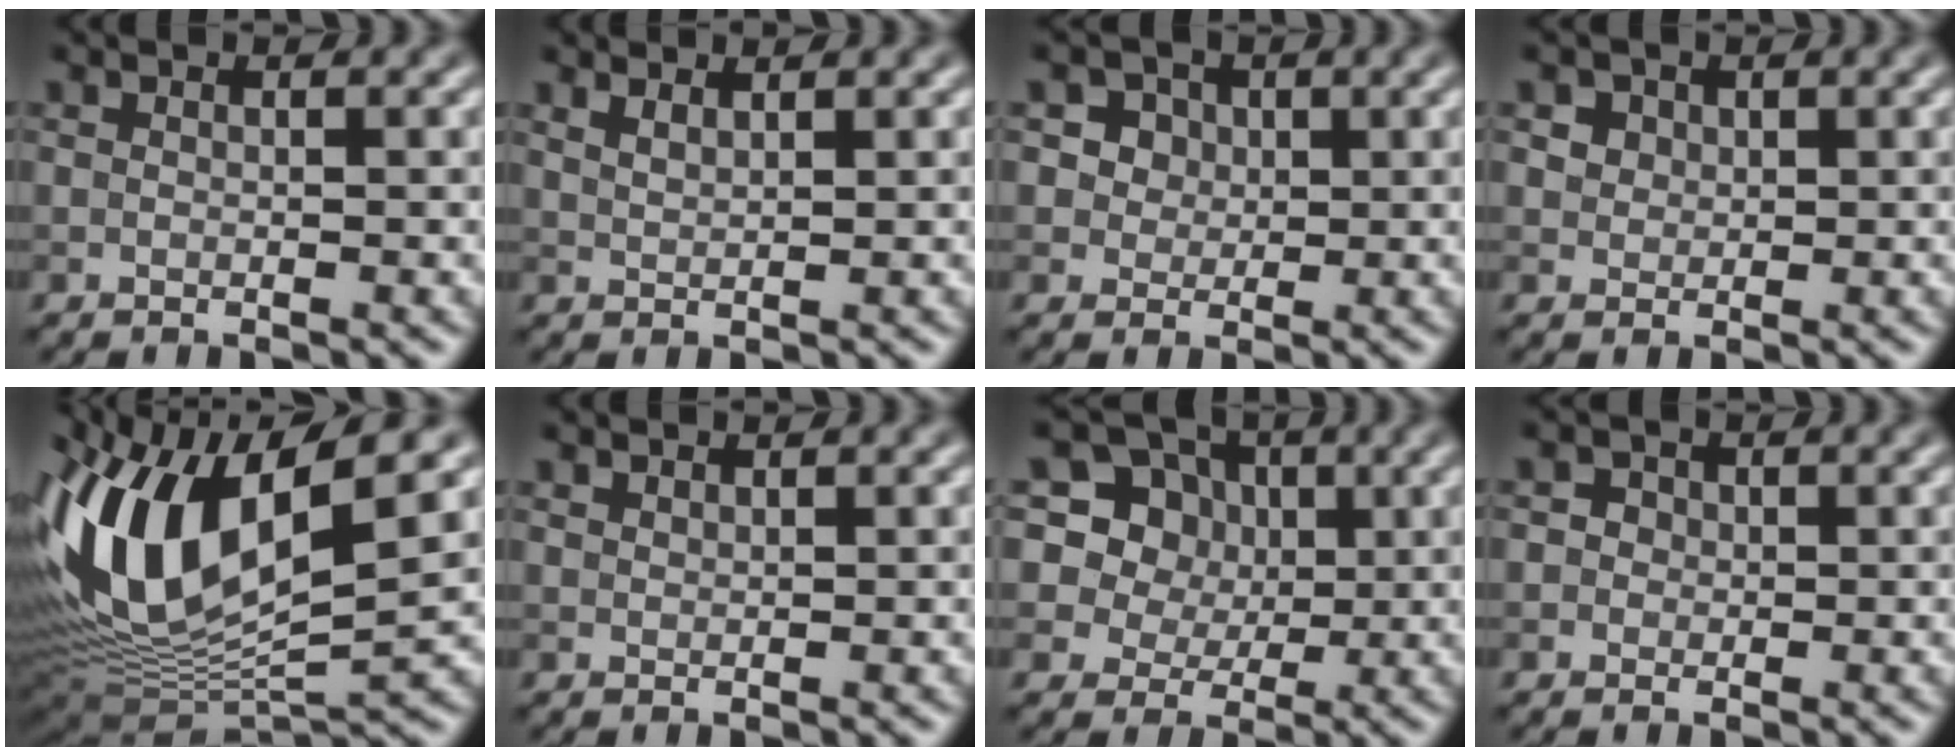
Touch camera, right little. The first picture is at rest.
{"total": 1.5, "force": [1.3, 0.4, 0.7], "torque": [-0.011, -0.001, 0.020]}
{"total": 4.9, "force": [2.4, 3.9, 2.0], "torque": [-0.034, 0.006, 0.031]}
{"total": 3.3, "force": [1.7, 2.4, 1.4], "torque": [-0.040, 0.001, 0.028]}
{"total": 13.9, "force": [3.1, 6.4, 12.0], "torque": [-0.244, -0.001, 0.053]}
{"total": 0.8, "force": [0.7, 0.3, 0.1], "torque": [-0.005, -0.001, 0.018]}
{"total": 9.5, "force": [4.3, 7.6, 3.7], "torque": [-0.094, 0.013, 0.070]}
{"total": 1.7, "force": [0.4, 1.5, 0.6], "torque": [0.003, 0.003, 0.000]}